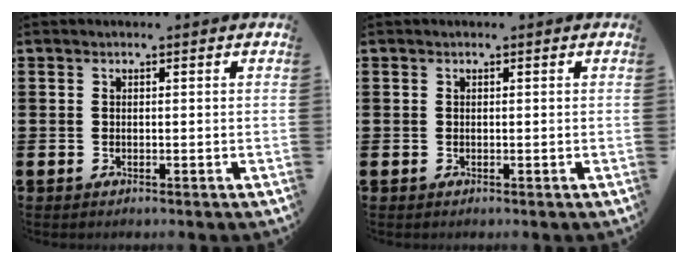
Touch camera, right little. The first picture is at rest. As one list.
[{"total": 0.0}]